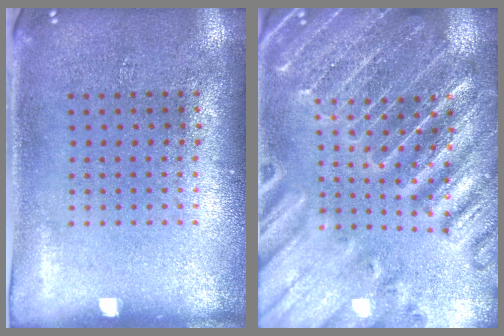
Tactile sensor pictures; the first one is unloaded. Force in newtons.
{"total": 3.6, "press": 3.5, "slide": 1.0}